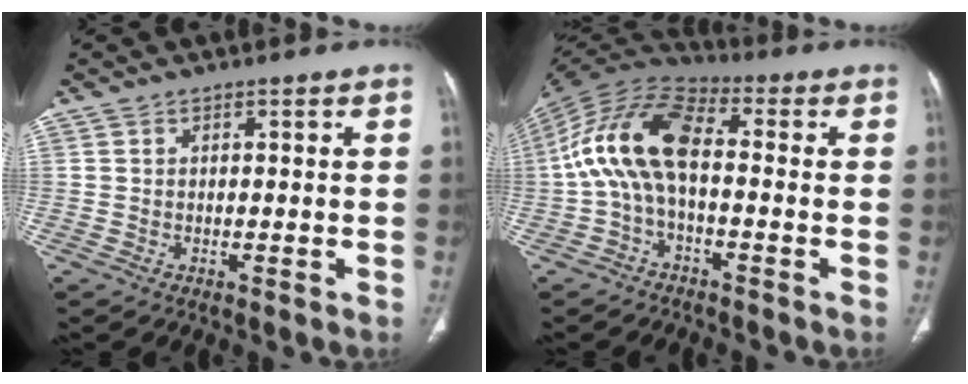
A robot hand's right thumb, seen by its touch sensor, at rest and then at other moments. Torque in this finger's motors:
{"motor_torque": [1.97, 2.76, 1.32, -1.04, 0.21]}